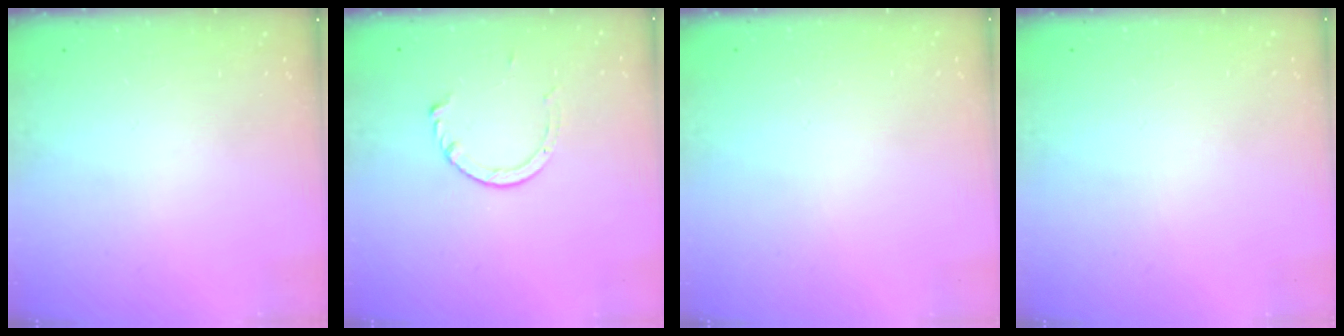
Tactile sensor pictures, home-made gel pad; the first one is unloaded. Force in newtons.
{"total": 3.9, "press": 3.9, "slide": 0.4}
{"total": 2.6, "press": 2.6, "slide": 0.2}
{"total": 2.4, "press": 2.4, "slide": 0.2}